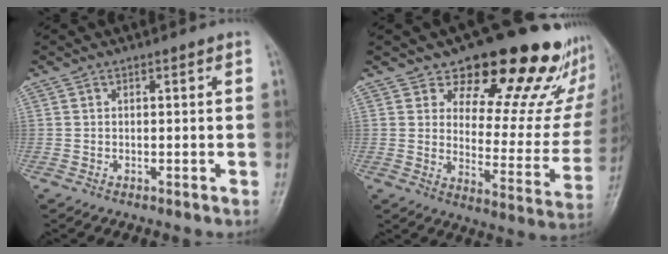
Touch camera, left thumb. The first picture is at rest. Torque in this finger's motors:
{"motor_torque": [0.83, 0.45, -0.02, -0.78, 0.15]}